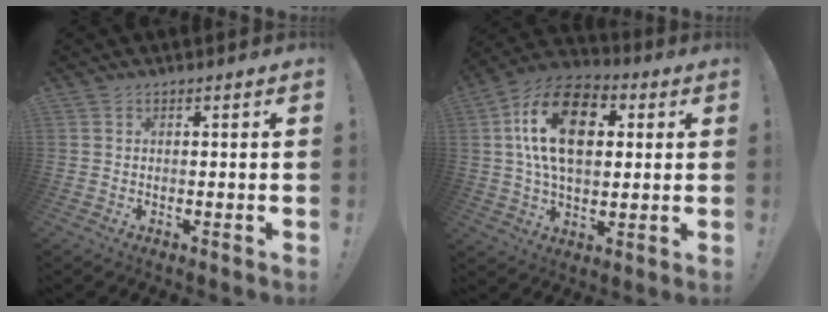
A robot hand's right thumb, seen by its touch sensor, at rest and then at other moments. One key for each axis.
{"total": 20.3, "fx": 4.6, "fy": 12.5, "fz": 15.4, "tx": -0.269, "ty": 0.002, "tz": 0.077}